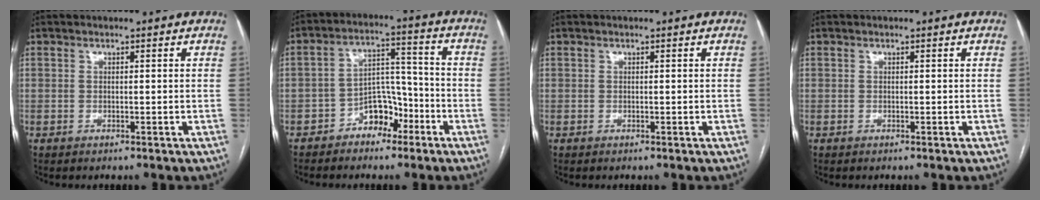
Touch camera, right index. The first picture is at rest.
{"total": 6.9, "force": [-4.0, 4.3, 3.5], "torque": [-0.054, 0.029, -0.066]}
{"total": 0.0}
{"total": 0.0}